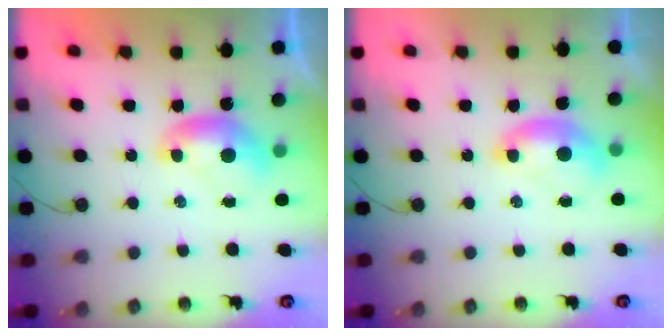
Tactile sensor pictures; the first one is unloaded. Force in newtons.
{"total": 1.5, "press": 1.3, "slide": 0.7}